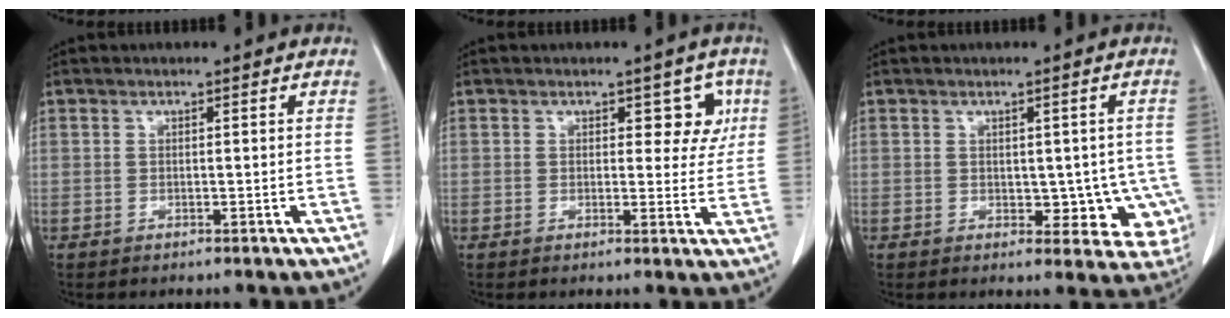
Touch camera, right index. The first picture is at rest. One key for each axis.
{"total": 4.4, "fx": 1.7, "fy": 2.8, "fz": 2.9, "tx": -0.013, "ty": 0.006, "tz": 0.016}
{"total": 8.0, "fx": -1.0, "fy": 5.0, "fz": 6.1, "tx": -0.045, "ty": 0.007, "tz": -0.002}